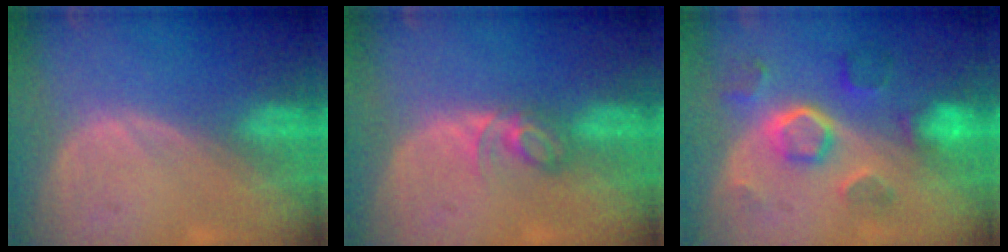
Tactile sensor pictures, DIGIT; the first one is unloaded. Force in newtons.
{"total": 3.5, "press": 3.5, "slide": 0.4}
{"total": 8.6, "press": 7.7, "slide": 3.8}